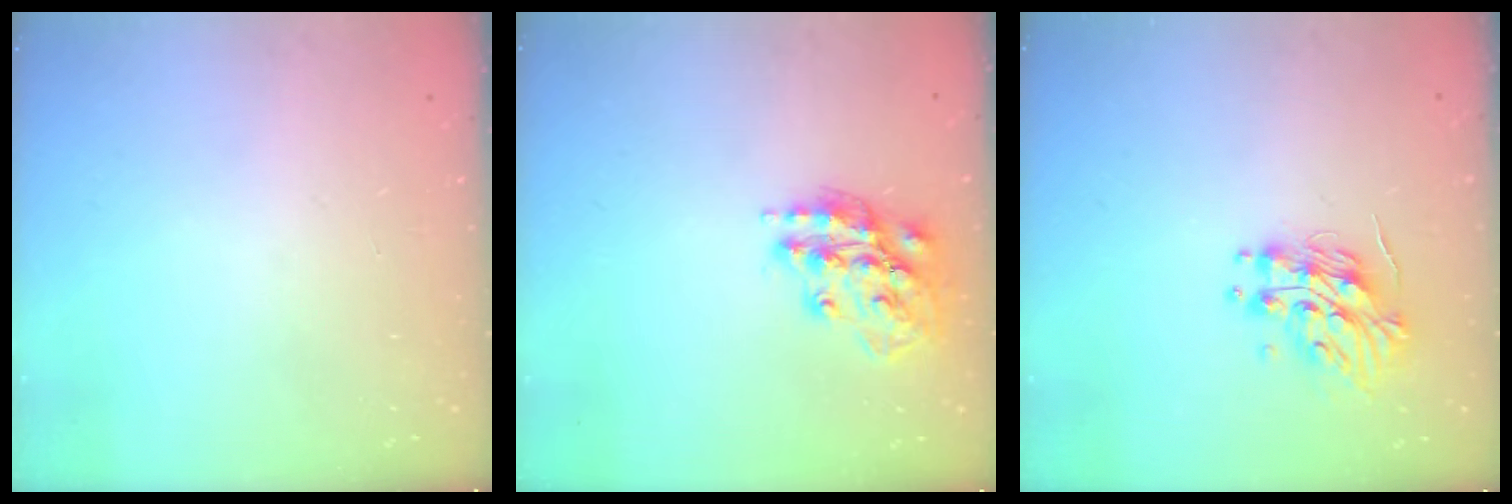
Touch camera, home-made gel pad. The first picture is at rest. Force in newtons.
{"total": 16.1, "press": 16.1, "slide": 1.5}
{"total": 12.2, "press": 12.1, "slide": 1.2}